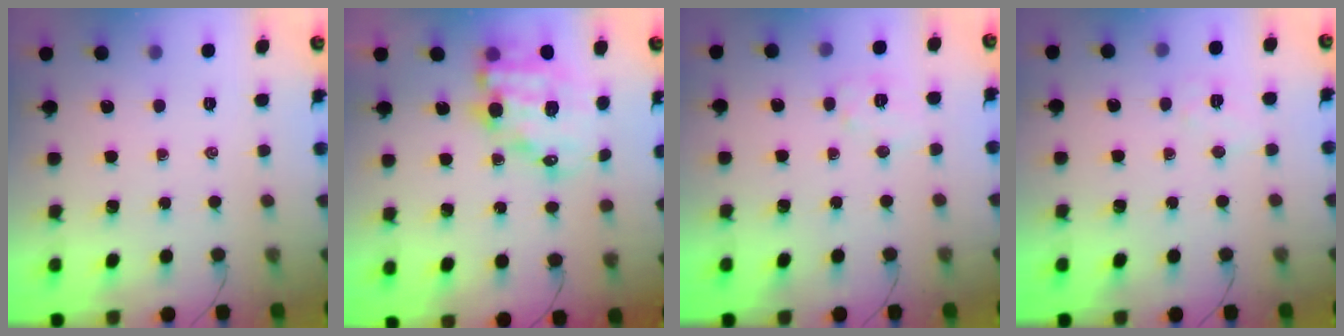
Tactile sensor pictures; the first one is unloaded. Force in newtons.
{"total": 12.7, "press": 12.4, "slide": 2.9}
{"total": 5.8, "press": 5.8, "slide": 0.6}
{"total": 5.6, "press": 5.5, "slide": 1.1}